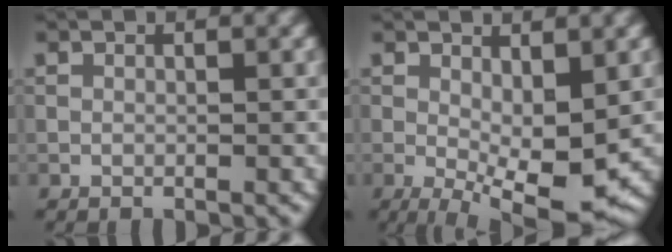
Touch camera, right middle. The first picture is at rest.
{"total": 6.8, "force": [-0.8, 2.4, 6.3], "torque": [-0.110, -0.013, -0.011]}